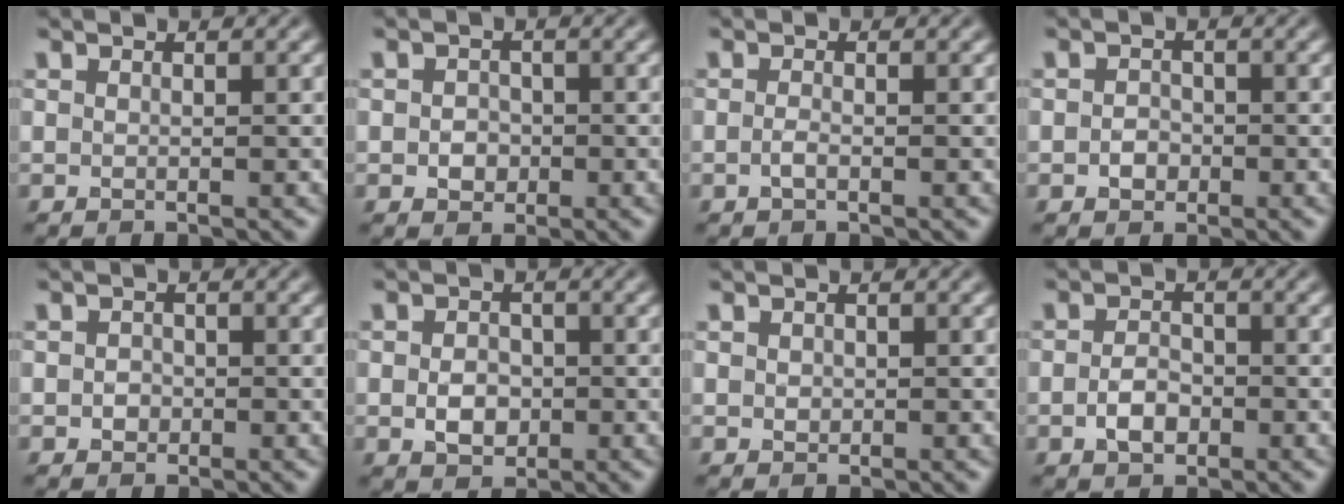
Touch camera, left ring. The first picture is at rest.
{"total": 1.8, "force": [-0.3, 1.6, 0.8], "torque": [-0.012, -0.002, -0.009]}
{"total": 0.9, "force": [-0.4, 0.3, 0.7], "torque": [-0.018, 0.000, -0.008]}
{"total": 1.5, "force": [-0.5, 1.3, 0.7], "torque": [-0.011, -0.001, -0.011]}
{"total": 1.2, "force": [-0.2, 1.0, 0.4], "torque": [-0.005, -0.003, -0.007]}
{"total": 2.9, "force": [-0.6, 2.2, 1.8], "torque": [-0.031, -0.002, -0.014]}
{"total": 0.7, "force": [0.1, 0.6, 0.3], "torque": [-0.005, -0.002, 0.000]}
{"total": 2.5, "force": [-0.8, 1.7, 1.7], "torque": [-0.035, 0.000, -0.018]}